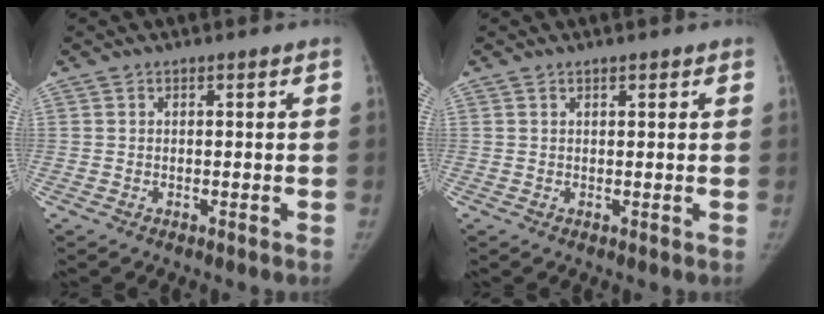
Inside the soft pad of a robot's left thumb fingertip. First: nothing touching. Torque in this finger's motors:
{"motor_torque": [-0.46, -0.13, -0.10, 0.09, -0.01]}